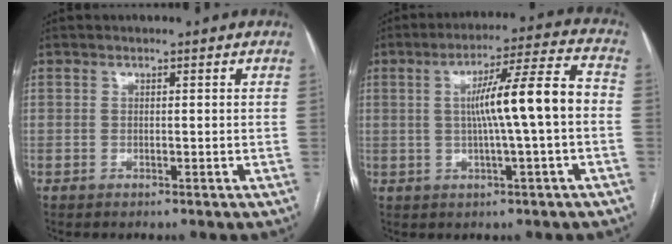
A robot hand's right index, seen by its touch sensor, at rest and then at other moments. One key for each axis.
{"total": 11.1, "fx": -0.3, "fy": -0.3, "fz": 11.1, "tx": -0.176, "ty": 0.020, "tz": -0.005}